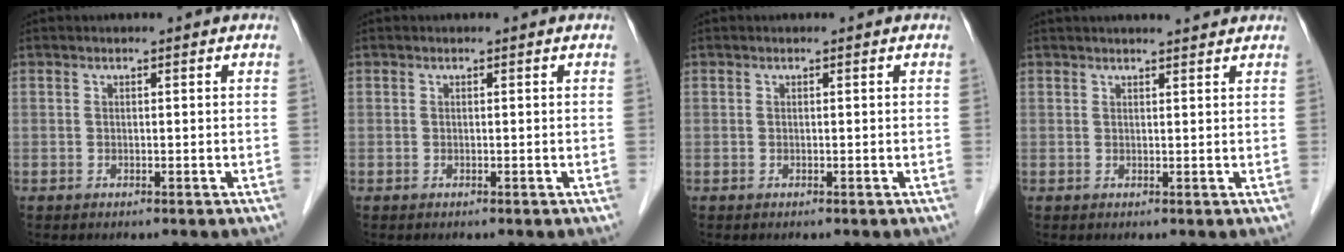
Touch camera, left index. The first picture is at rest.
{"total": 0.0}
{"total": 0.0}
{"total": 5.8, "force": [5.4, 0.4, 2.2], "torque": [-0.028, 0.023, 0.064]}